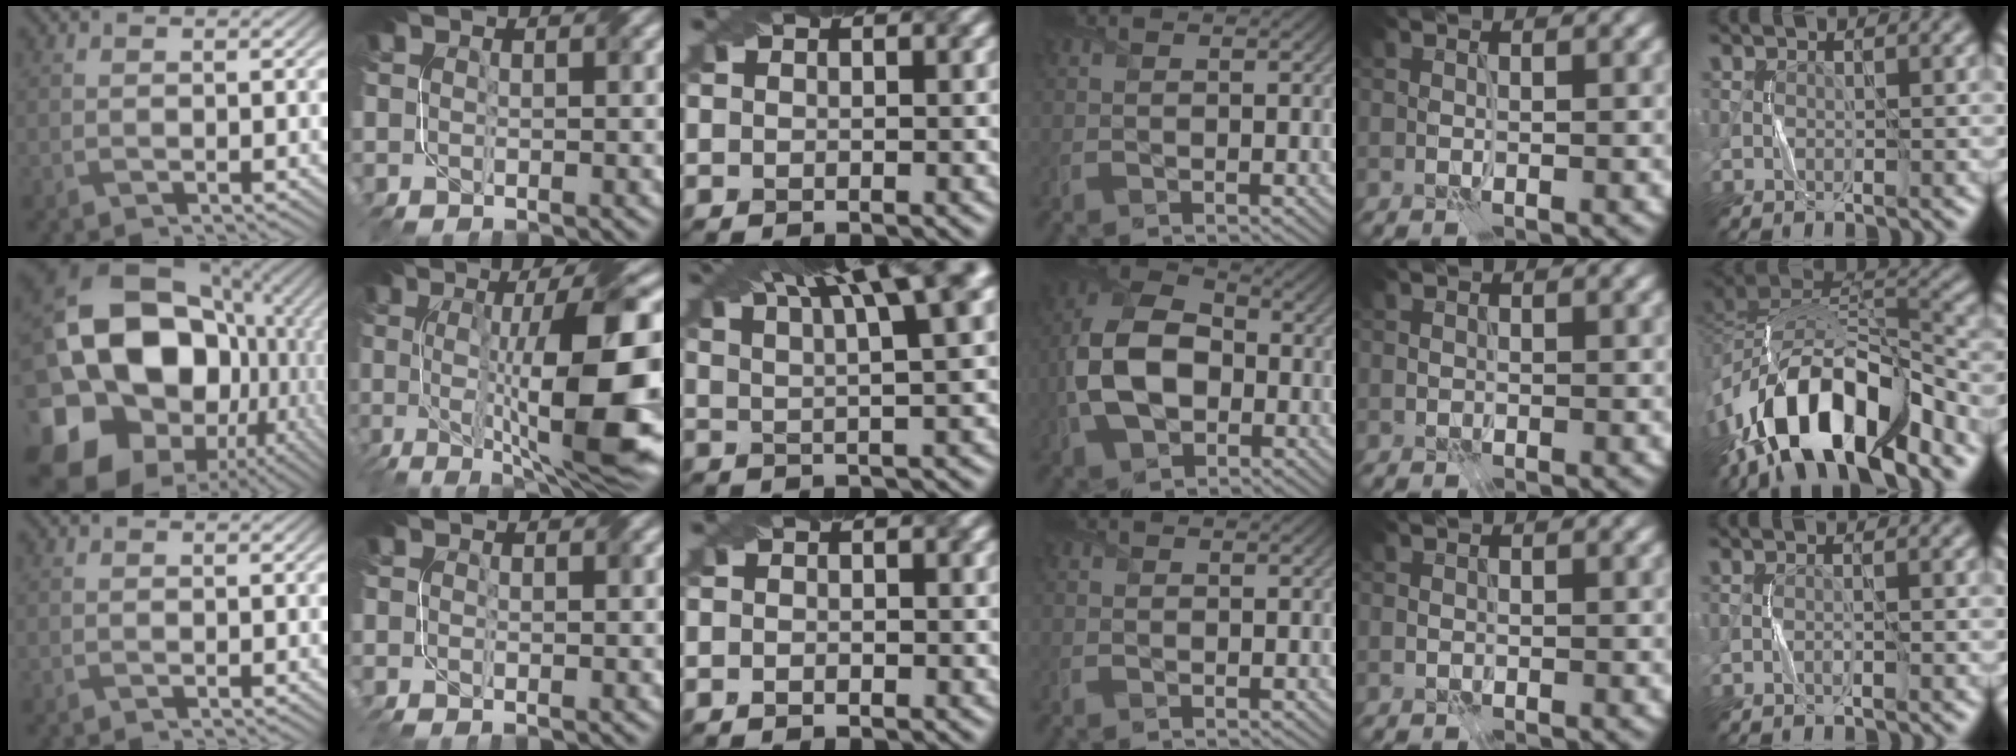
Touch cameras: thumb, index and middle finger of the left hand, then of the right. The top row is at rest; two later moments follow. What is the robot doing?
{"motion": "fold", "object": "netting"}